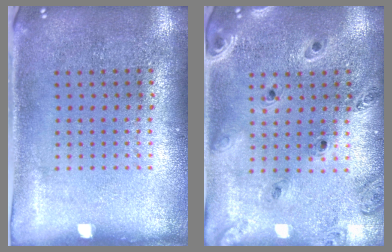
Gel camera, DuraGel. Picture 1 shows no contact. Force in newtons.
{"total": 1.3, "press": 1.3, "slide": 0.2}